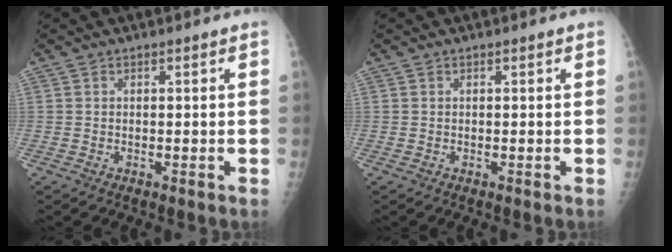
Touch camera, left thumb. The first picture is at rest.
{"total": 0.0}